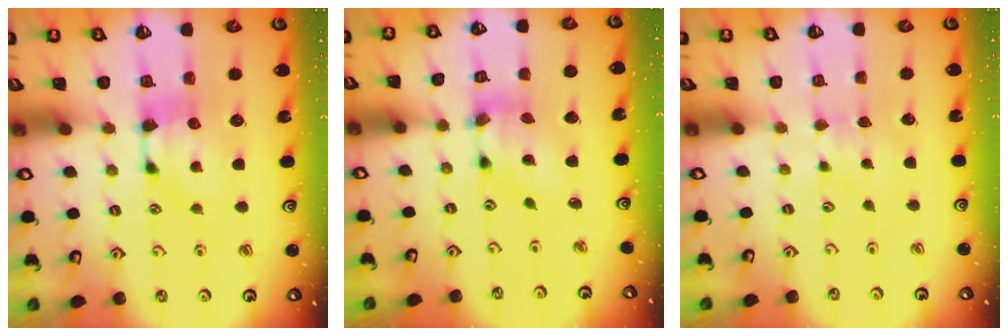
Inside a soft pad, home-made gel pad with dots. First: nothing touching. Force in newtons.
{"total": 5.4, "press": 5.1, "slide": 1.7}
{"total": 2.5, "press": 2.5, "slide": 0.5}